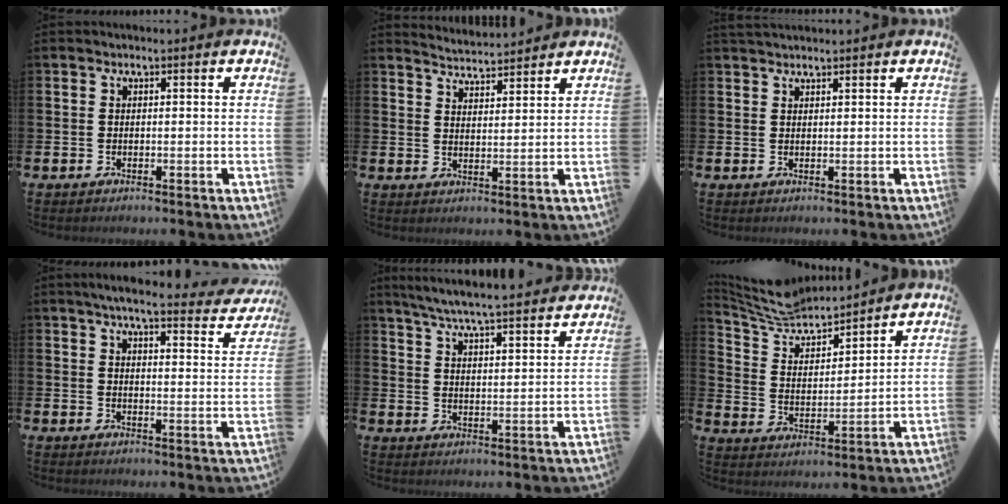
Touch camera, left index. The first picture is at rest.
{"total": 4.1, "force": [4.1, 0.2, -0.4], "torque": [-0.003, -0.026, 0.074]}
{"total": 1.6, "force": [1.6, 0.3, 0.2], "torque": [0.002, -0.002, 0.027]}
{"total": 5.3, "force": [4.7, 0.5, 2.3], "torque": [-0.049, -0.028, 0.078]}
{"total": 6.6, "force": [6.4, 0.0, 1.7], "torque": [-0.058, -0.042, 0.113]}
{"total": 7.1, "force": [6.7, 1.8, 1.7], "torque": [-0.069, -0.039, 0.119]}